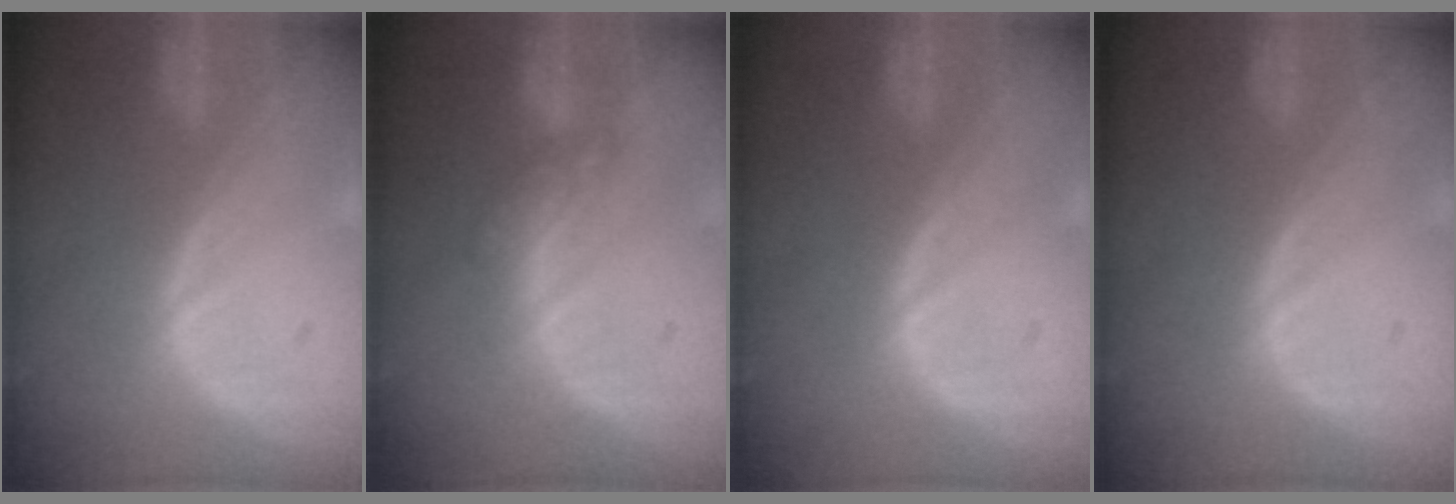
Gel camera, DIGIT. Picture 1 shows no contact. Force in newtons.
{"total": 4.1, "press": 4.1, "slide": 0.4}
{"total": 0.0}
{"total": 0.0}